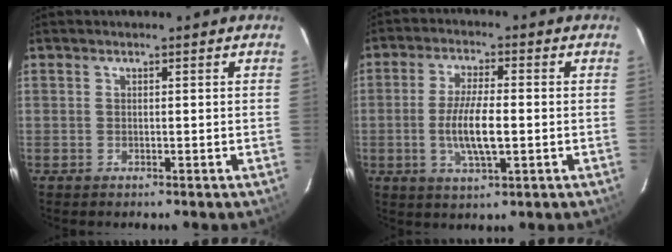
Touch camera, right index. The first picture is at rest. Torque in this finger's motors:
{"motor_torque": [1.67, -0.34, 0.75, 0.21]}